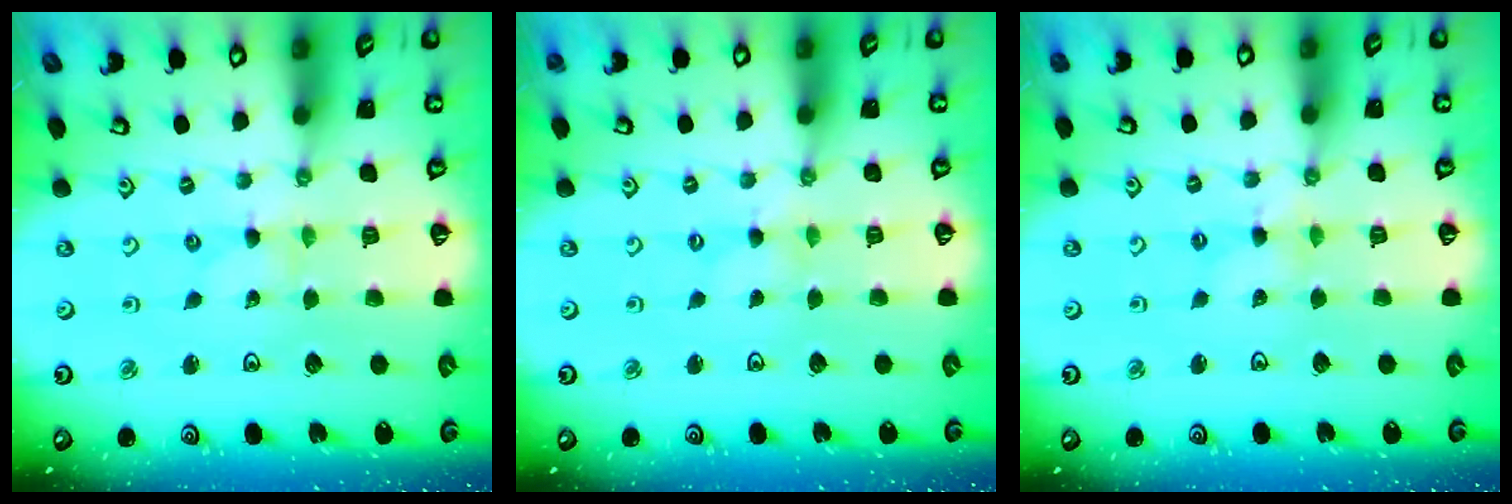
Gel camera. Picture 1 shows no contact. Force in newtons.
{"total": 0.0}
{"total": 2.2, "press": 2.2, "slide": 0.1}